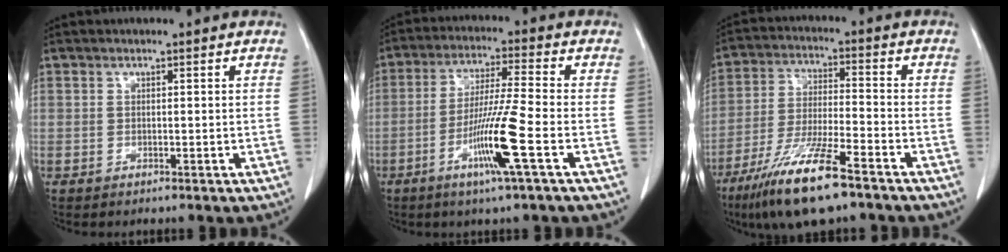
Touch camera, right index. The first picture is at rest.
{"total": 10.3, "force": [-4.1, -1.2, 9.4], "torque": [-0.183, -0.016, -0.080]}
{"total": 13.4, "force": [-9.0, 1.5, 9.9], "torque": [-0.198, -0.032, -0.163]}